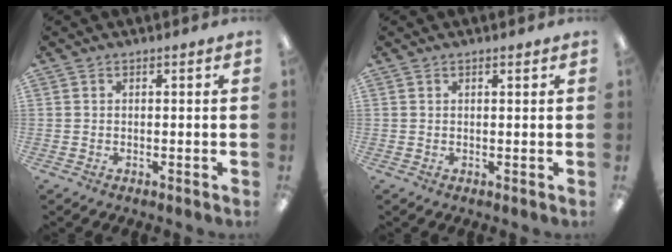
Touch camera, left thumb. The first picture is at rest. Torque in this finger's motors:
{"motor_torque": [-0.10, 0.06, -0.04, 0.03, 0.01]}